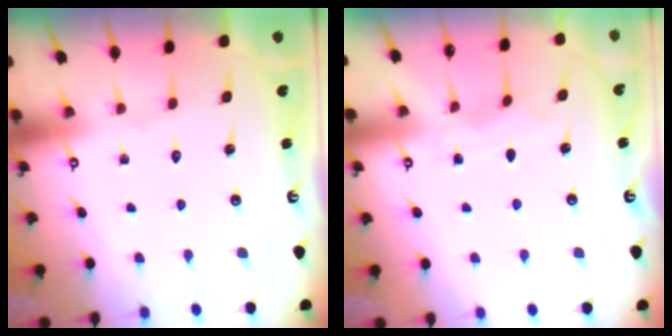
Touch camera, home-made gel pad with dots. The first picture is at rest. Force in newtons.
{"total": 3.2, "press": 3.2, "slide": 0.4}